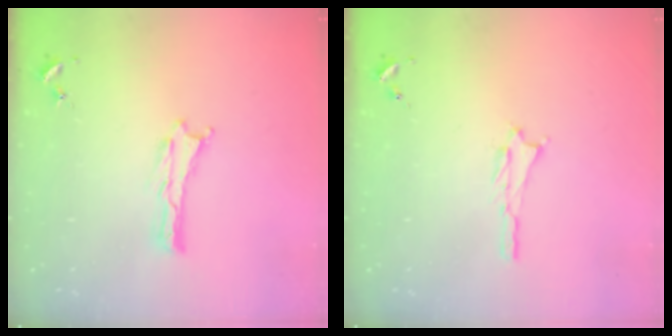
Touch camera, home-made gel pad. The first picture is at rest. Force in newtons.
{"total": 0.7, "press": 0.7, "slide": 0.1}